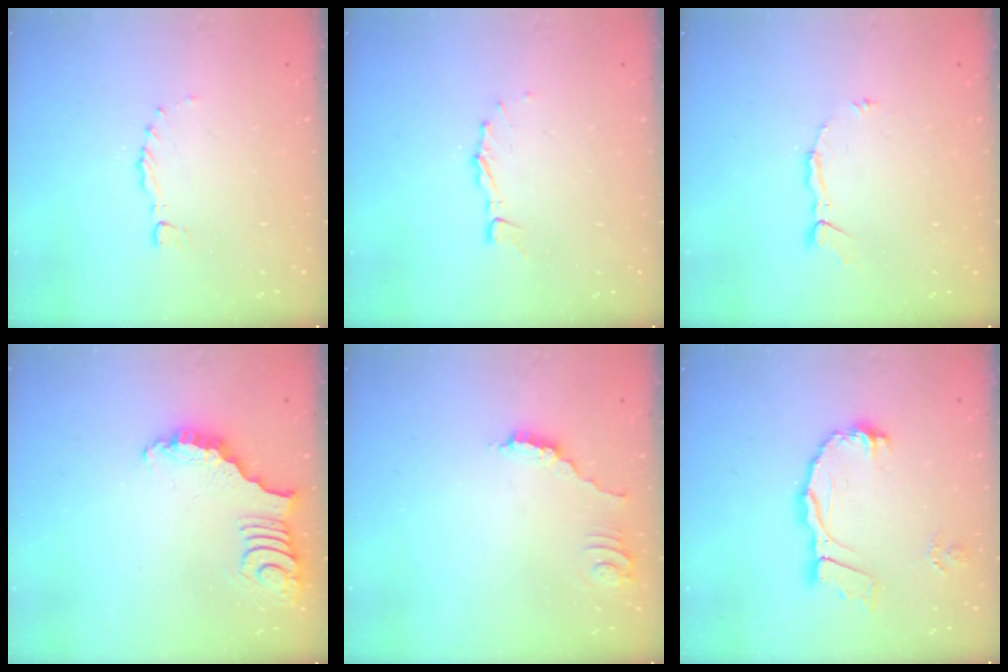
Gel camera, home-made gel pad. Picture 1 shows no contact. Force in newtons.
{"total": 3.9, "press": 3.9, "slide": 0.3}
{"total": 4.0, "press": 4.0, "slide": 0.1}
{"total": 3.6, "press": 3.5, "slide": 0.7}
{"total": 2.0, "press": 2.0, "slide": 0.3}
{"total": 11.1, "press": 10.9, "slide": 1.8}